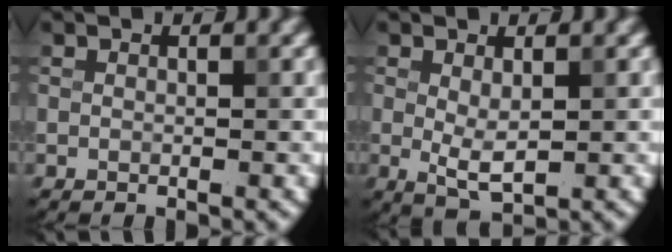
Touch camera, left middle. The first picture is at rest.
{"total": 2.6, "force": [0.2, 1.1, 2.4], "torque": [-0.045, -0.004, 0.007]}